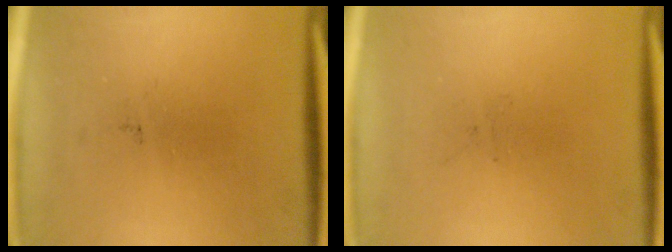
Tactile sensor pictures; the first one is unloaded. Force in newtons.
{"total": 0.0}